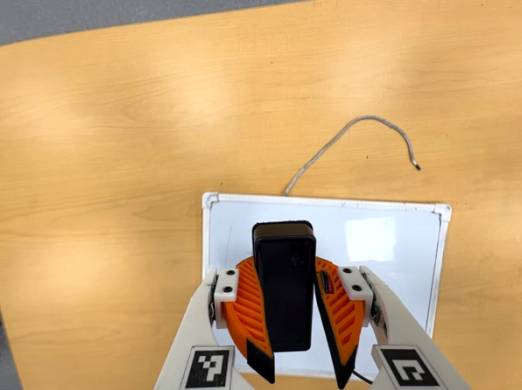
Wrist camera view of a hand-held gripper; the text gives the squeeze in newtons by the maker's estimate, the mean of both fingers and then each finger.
{"total": 13.1, "left": 11.7, "right": 14.5}